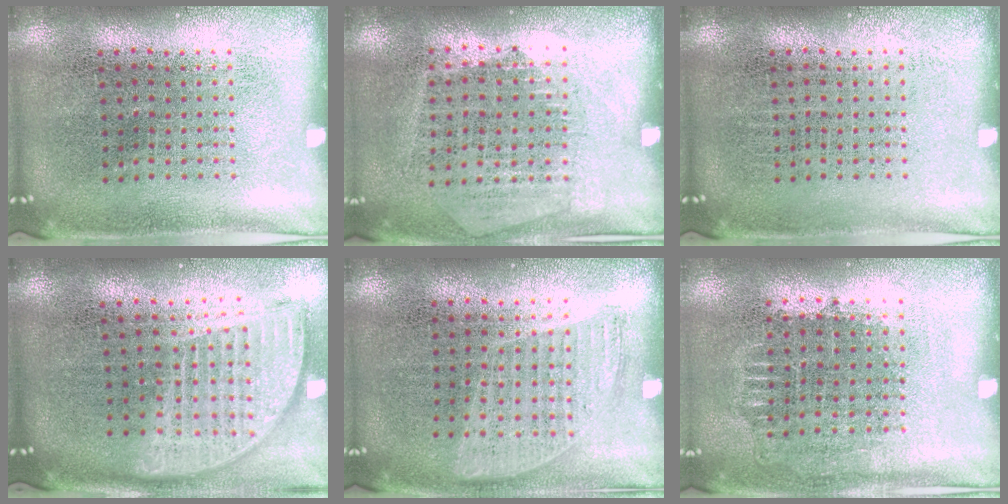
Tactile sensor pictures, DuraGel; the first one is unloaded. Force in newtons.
{"total": 1.2, "press": 1.1, "slide": 0.5}
{"total": 0.0}
{"total": 1.9, "press": 1.5, "slide": 1.1}
{"total": 0.8, "press": 0.7, "slide": 0.4}
{"total": 0.7, "press": 0.7, "slide": 0.2}